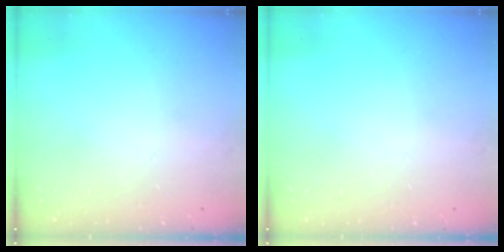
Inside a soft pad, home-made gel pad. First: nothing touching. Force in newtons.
{"total": 0.0}